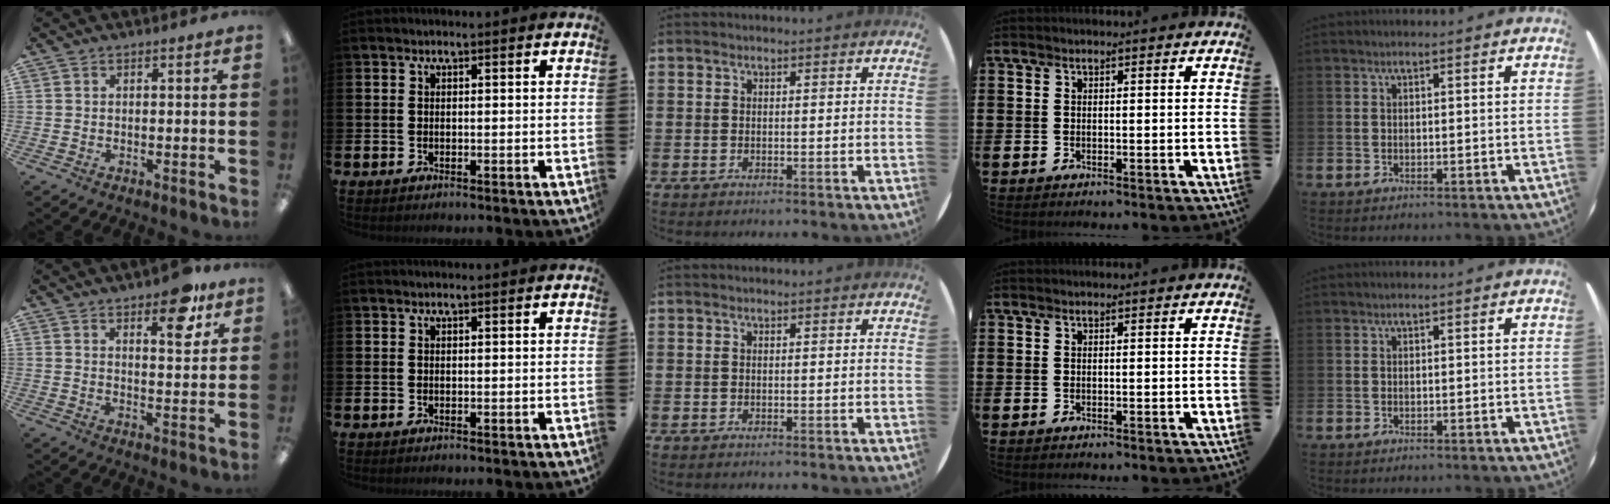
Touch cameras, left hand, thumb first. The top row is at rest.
{"thumb": {"total": 9.3, "force": [6.4, 3.5, 5.8], "torque": [-0.065, -0.036, 0.102]}}